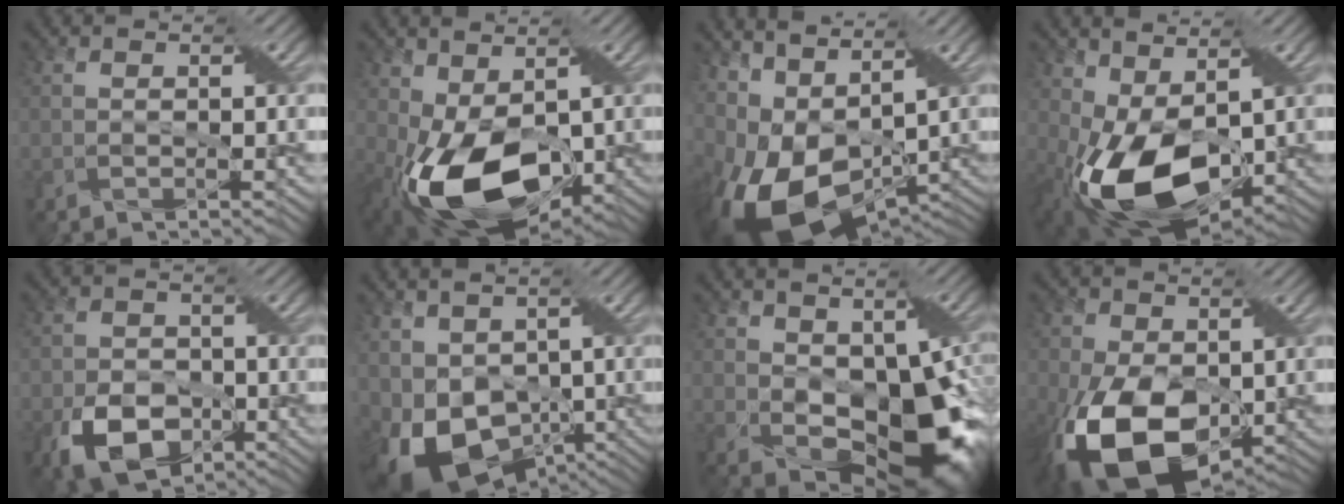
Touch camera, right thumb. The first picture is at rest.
{"total": 13.3, "force": [-2.9, 7.9, 10.3], "torque": [-0.212, -0.027, -0.041]}
{"total": 14.7, "force": [-1.2, 8.5, 12.0], "torque": [-0.248, -0.013, 0.005]}
{"total": 12.8, "force": [-1.5, 7.7, 10.1], "torque": [-0.217, -0.025, -0.022]}
{"total": 8.1, "force": [-3.7, 5.5, 4.6], "torque": [-0.094, -0.017, -0.063]}
{"total": 12.9, "force": [-2.9, 9.2, 8.6], "torque": [-0.173, -0.026, -0.037]}
{"total": 13.5, "force": [-0.2, 8.2, 10.7], "torque": [-0.169, -0.019, 0.005]}
{"total": 15.5, "force": [-4.2, 9.8, 11.3], "torque": [-0.233, -0.038, -0.073]}